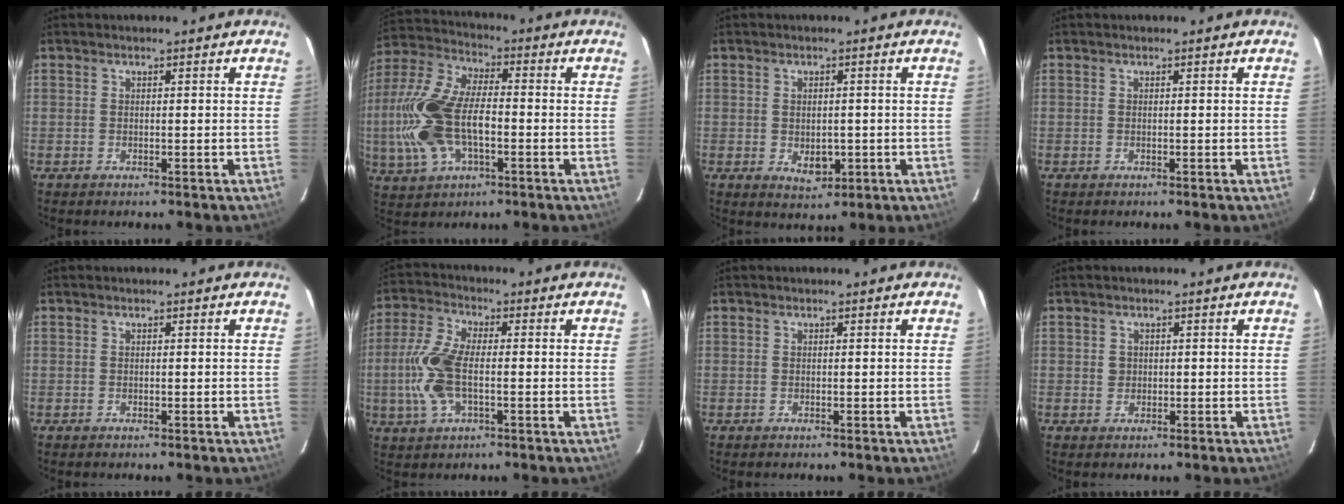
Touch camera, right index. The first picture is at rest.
{"total": 17.9, "force": [-3.1, 9.3, 15.0], "torque": [-0.337, 0.004, -0.057]}
{"total": 4.3, "force": [-0.9, 2.9, 3.1], "torque": [-0.051, -0.006, -0.006]}
{"total": 0.0}
{"total": 0.0}
{"total": 10.7, "force": [-1.6, 4.8, 9.4], "torque": [-0.214, 0.006, -0.035]}
{"total": 0.0}
{"total": 1.4, "force": [0.1, 1.3, 0.2], "torque": [0.002, 0.003, 0.002]}